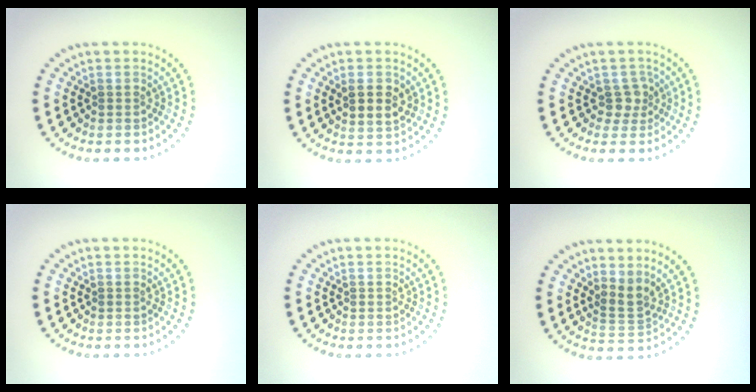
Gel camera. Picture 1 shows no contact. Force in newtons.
{"total": 2.7, "press": 2.6, "slide": 0.6}
{"total": 1.9, "press": 1.4, "slide": 1.3}
{"total": 0.0}
{"total": 0.0}
{"total": 2.3, "press": 1.5, "slide": 1.7}